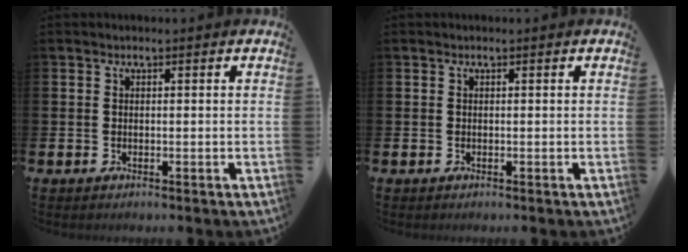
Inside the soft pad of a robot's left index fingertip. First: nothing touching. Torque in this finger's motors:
{"motor_torque": [-0.01, 0.01, 0.00, -0.01]}